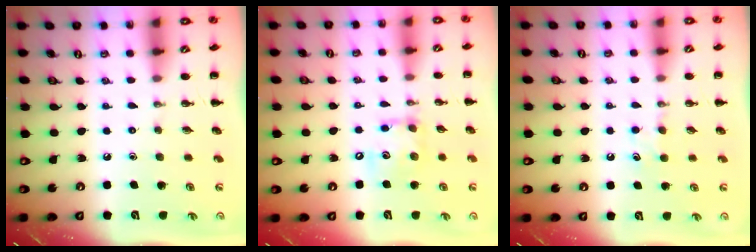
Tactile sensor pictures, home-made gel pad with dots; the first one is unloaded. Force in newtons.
{"total": 10.8, "press": 10.6, "slide": 1.6}
{"total": 5.0, "press": 4.8, "slide": 1.4}